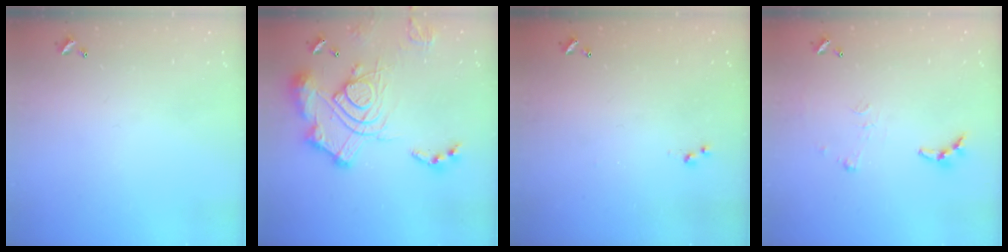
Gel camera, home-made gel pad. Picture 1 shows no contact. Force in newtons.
{"total": 20.2, "press": 20.0, "slide": 2.4}
{"total": 3.0, "press": 3.0, "slide": 0.4}
{"total": 6.2, "press": 6.2, "slide": 0.4}